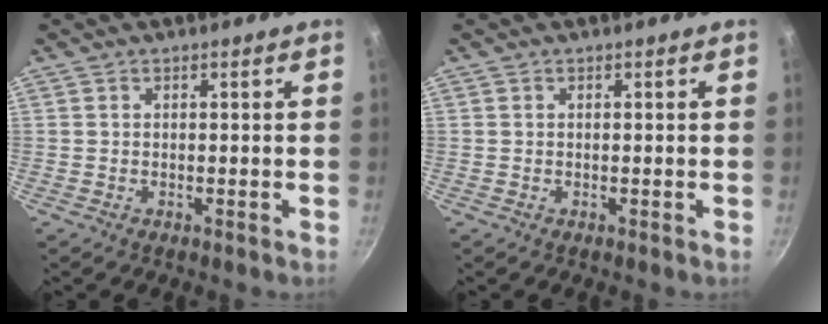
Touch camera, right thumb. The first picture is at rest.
{"total": 0.0}